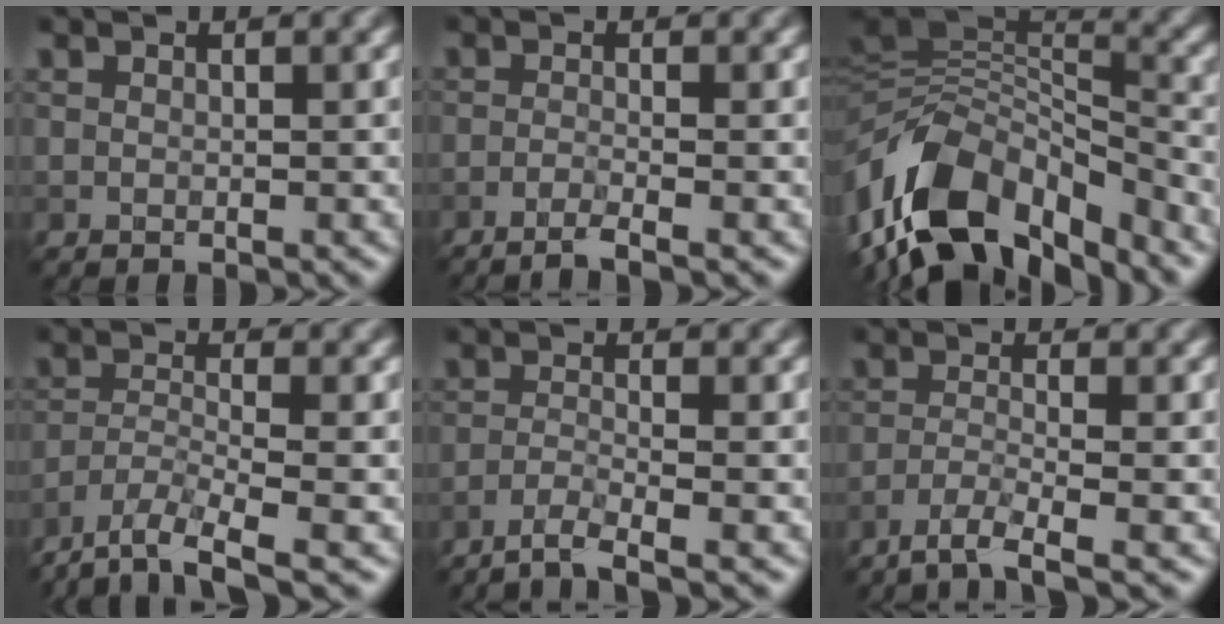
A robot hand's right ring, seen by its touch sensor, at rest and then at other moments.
{"total": 2.1, "force": [-1.4, 0.2, 1.5], "torque": [-0.023, 0.000, -0.039]}
{"total": 12.3, "force": [-6.8, 6.5, 8.0], "torque": [-0.152, 0.020, -0.132]}
{"total": 6.1, "force": [-4.7, 1.5, 3.6], "torque": [-0.073, -0.012, -0.097]}
{"total": 2.9, "force": [-2.2, 0.3, 1.9], "torque": [-0.031, 0.000, -0.056]}
{"total": 3.2, "force": [-2.3, 0.4, 2.2], "torque": [-0.041, -0.001, -0.056]}